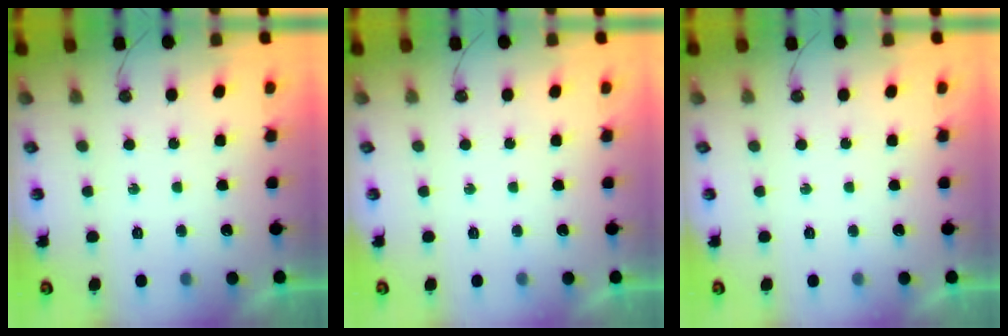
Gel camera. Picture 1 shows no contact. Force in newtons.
{"total": 0.0}
{"total": 0.0}